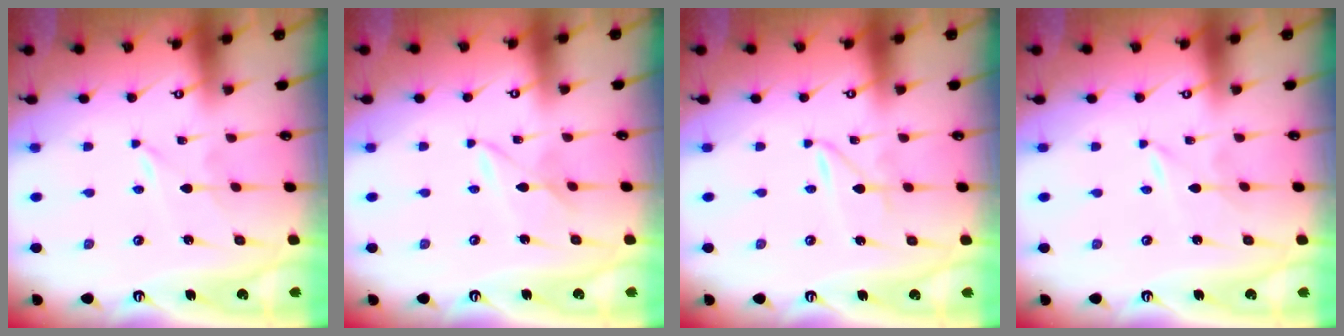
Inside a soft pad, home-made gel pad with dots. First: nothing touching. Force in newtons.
{"total": 2.7, "press": 2.7, "slide": 0.4}
{"total": 1.4, "press": 1.4, "slide": 0.2}
{"total": 0.0}